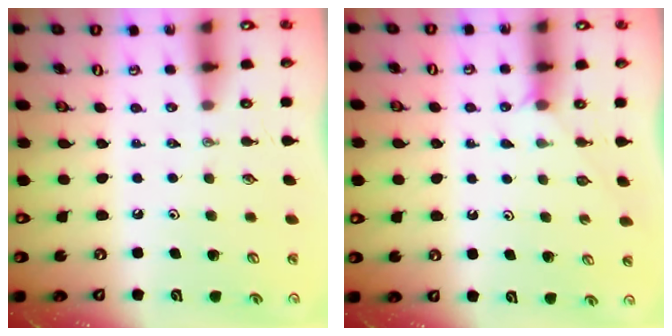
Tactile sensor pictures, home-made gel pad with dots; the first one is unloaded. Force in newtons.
{"total": 2.6, "press": 2.6, "slide": 0.3}